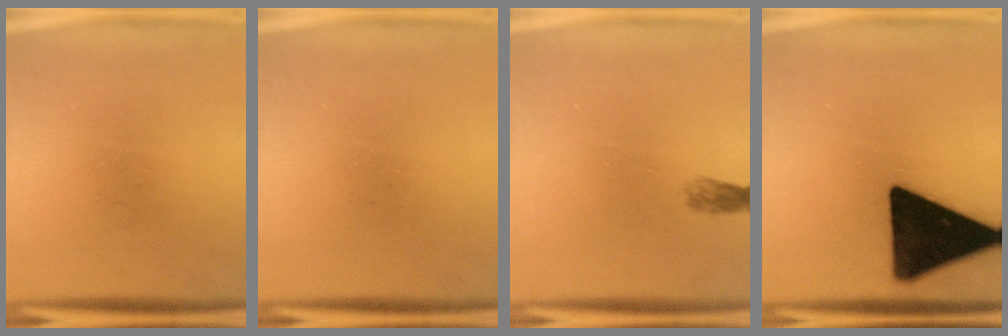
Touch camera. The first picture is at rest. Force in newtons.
{"total": 0.0}
{"total": 1.5}
{"total": 19.8}